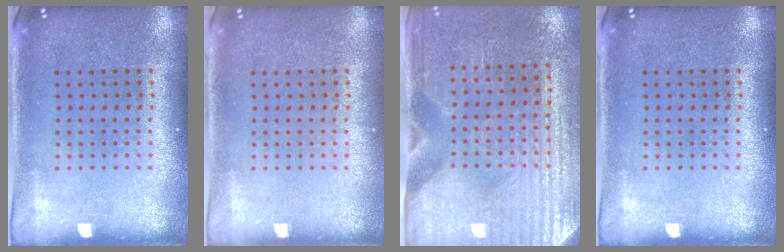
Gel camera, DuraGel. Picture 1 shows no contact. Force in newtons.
{"total": 0.0}
{"total": 3.1, "press": 2.8, "slide": 1.4}
{"total": 0.0}